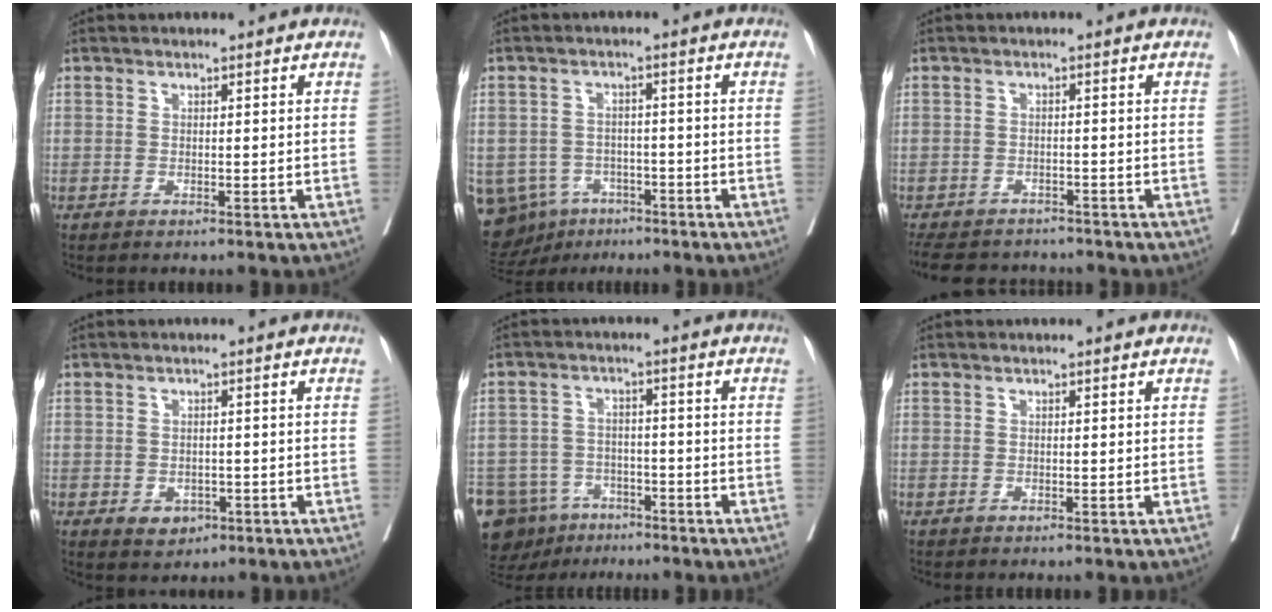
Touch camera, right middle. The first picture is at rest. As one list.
[{"total": 13.0, "force": [-7.2, 10.0, 4.2], "torque": [-0.120, 0.008, -0.094]}, {"total": 11.7, "force": [-10.3, 4.2, 3.7], "torque": [-0.095, -0.006, -0.137]}, {"total": 3.4, "force": [-1.5, 2.5, 1.6], "torque": [-0.018, 0.001, -0.012]}, {"total": 14.4, "force": [-9.5, 9.5, 5.1], "torque": [-0.134, -0.001, -0.141]}, {"total": 0.0}]